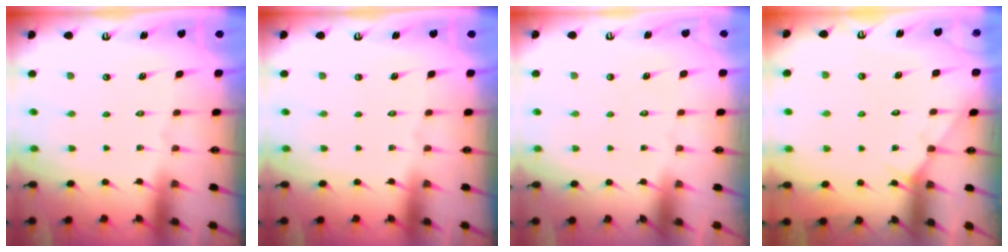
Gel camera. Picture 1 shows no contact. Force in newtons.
{"total": 0.0}
{"total": 1.7, "press": 1.7, "slide": 0.1}
{"total": 4.7, "press": 4.7, "slide": 0.6}